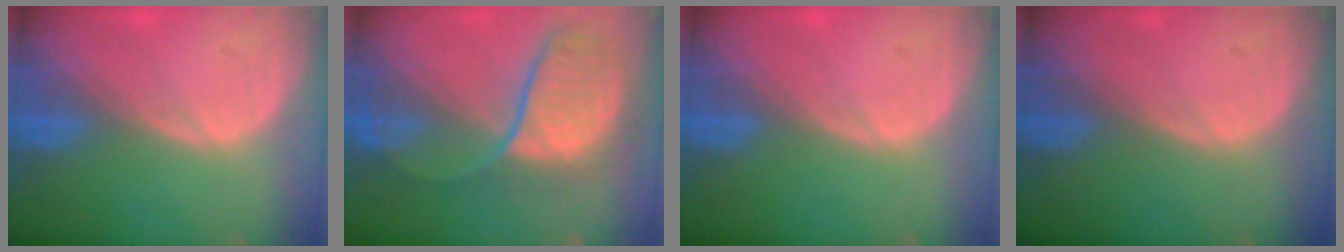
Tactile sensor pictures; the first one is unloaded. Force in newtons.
{"total": 9.6, "press": 9.0, "slide": 3.3}
{"total": 0.0}
{"total": 0.0}